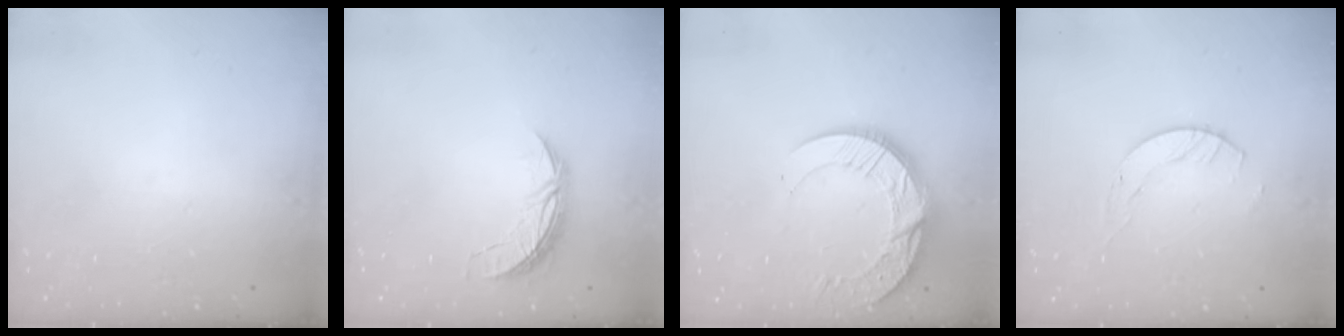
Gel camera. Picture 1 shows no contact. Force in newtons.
{"total": 6.5, "press": 6.5, "slide": 0.4}
{"total": 14.6, "press": 14.6, "slide": 1.2}
{"total": 4.1, "press": 4.1, "slide": 0.2}